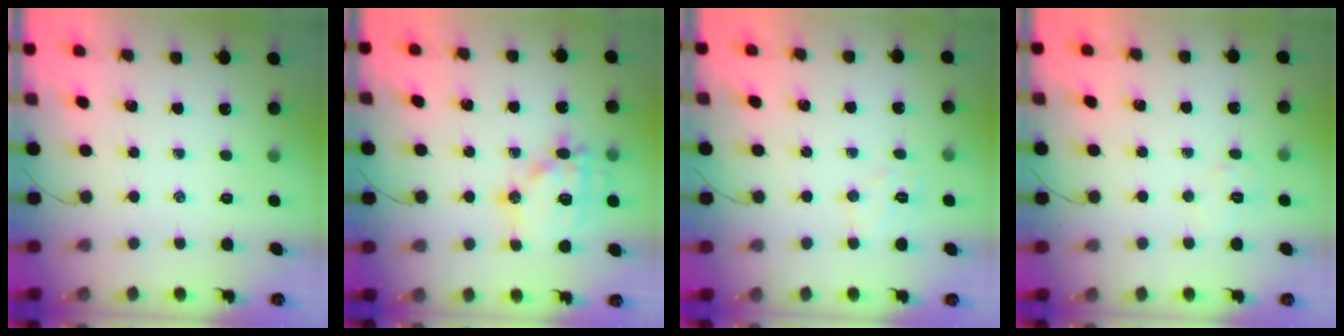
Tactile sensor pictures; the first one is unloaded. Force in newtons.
{"total": 15.6, "press": 15.5, "slide": 2.1}
{"total": 6.8, "press": 6.7, "slide": 1.2}
{"total": 5.7, "press": 5.6, "slide": 1.1}